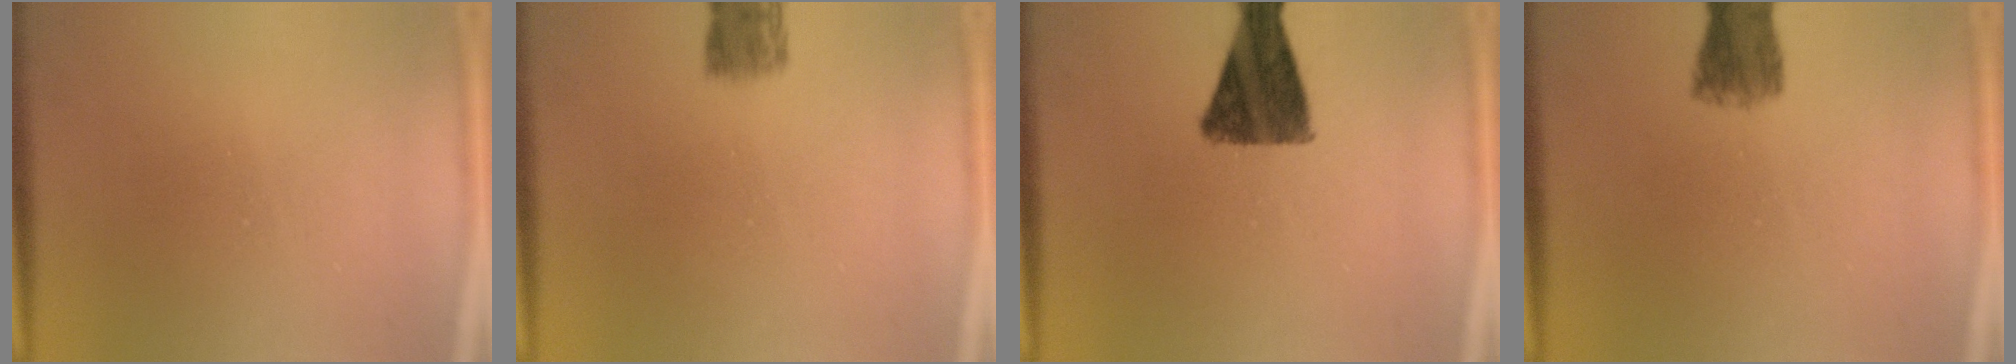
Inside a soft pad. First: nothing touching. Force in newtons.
{"total": 3.7}
{"total": 10.7}
{"total": 4.6}